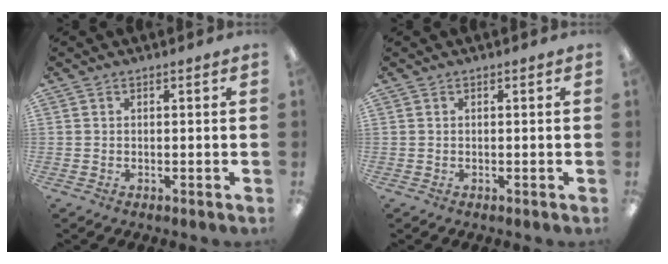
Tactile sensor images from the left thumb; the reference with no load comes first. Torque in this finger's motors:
{"motor_torque": [-0.15, -0.16, 0.14, -0.10, 0.00]}